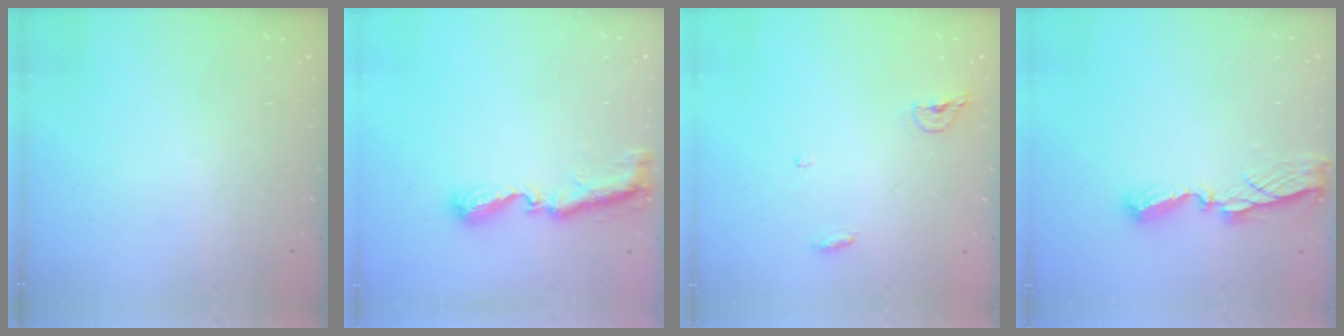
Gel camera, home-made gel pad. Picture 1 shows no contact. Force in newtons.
{"total": 8.8, "press": 8.8, "slide": 0.7}
{"total": 4.8, "press": 4.7, "slide": 1.1}
{"total": 6.7, "press": 6.7, "slide": 0.2}